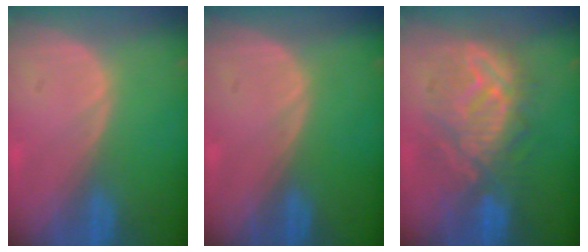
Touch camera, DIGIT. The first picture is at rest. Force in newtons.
{"total": 0.0}
{"total": 10.2, "press": 10.0, "slide": 2.1}